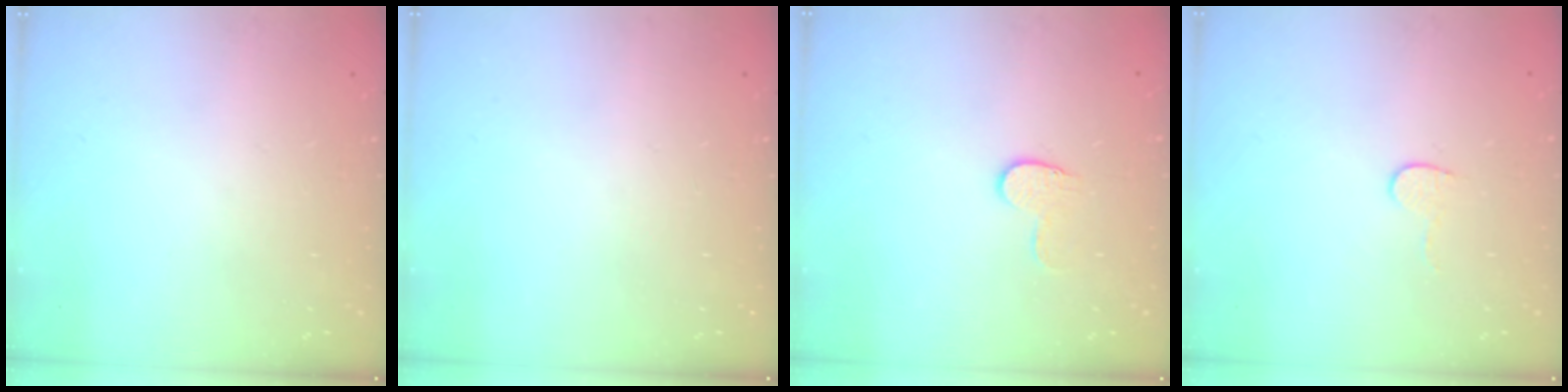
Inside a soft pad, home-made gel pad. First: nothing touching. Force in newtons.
{"total": 0.0}
{"total": 6.2, "press": 6.2, "slide": 0.4}
{"total": 4.0, "press": 4.0, "slide": 0.4}